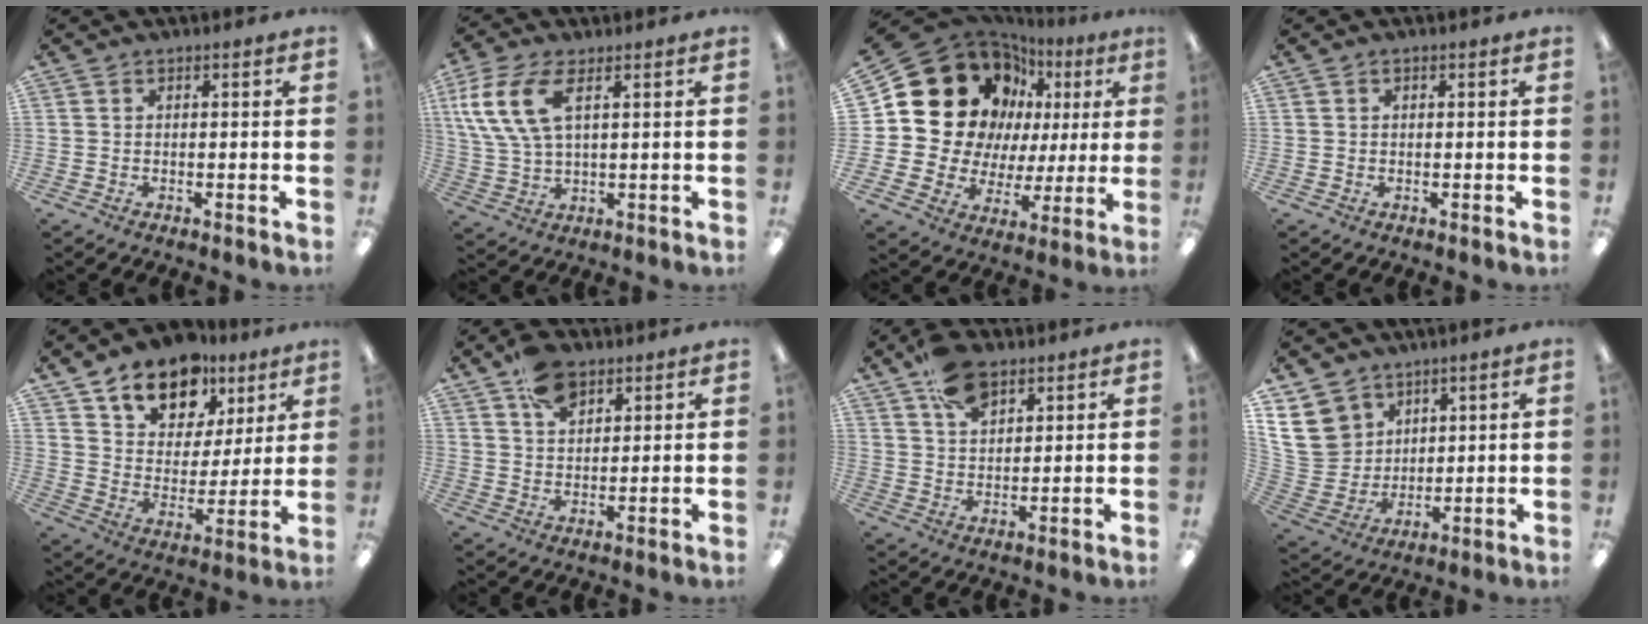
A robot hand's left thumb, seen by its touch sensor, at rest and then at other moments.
{"total": 11.7, "force": [4.5, 5.7, 9.2], "torque": [-0.205, 0.000, 0.083]}
{"total": 21.8, "force": [8.8, 17.0, 10.4], "torque": [-0.210, -0.044, 0.182]}
{"total": 0.6, "force": [0.2, 0.4, 0.4], "torque": [-0.008, 0.002, 0.003]}
{"total": 14.8, "force": [10.7, 9.0, 4.8], "torque": [-0.081, -0.069, 0.198]}
{"total": 8.4, "force": [5.1, 4.9, 4.4], "torque": [-0.078, -0.012, 0.095]}
{"total": 9.8, "force": [6.1, 5.6, 5.3], "torque": [-0.096, -0.014, 0.113]}
{"total": 13.8, "force": [6.7, 11.0, 4.9], "torque": [-0.119, -0.030, 0.135]}